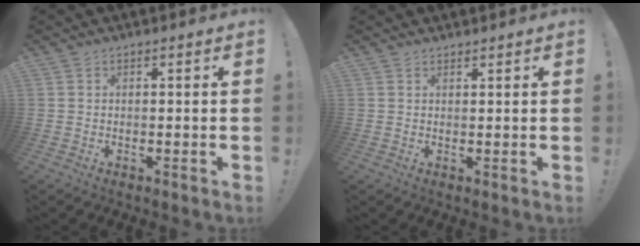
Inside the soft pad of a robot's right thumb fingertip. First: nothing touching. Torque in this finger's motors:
{"motor_torque": [0.14, 0.00, -0.29, 0.18, 0.00]}